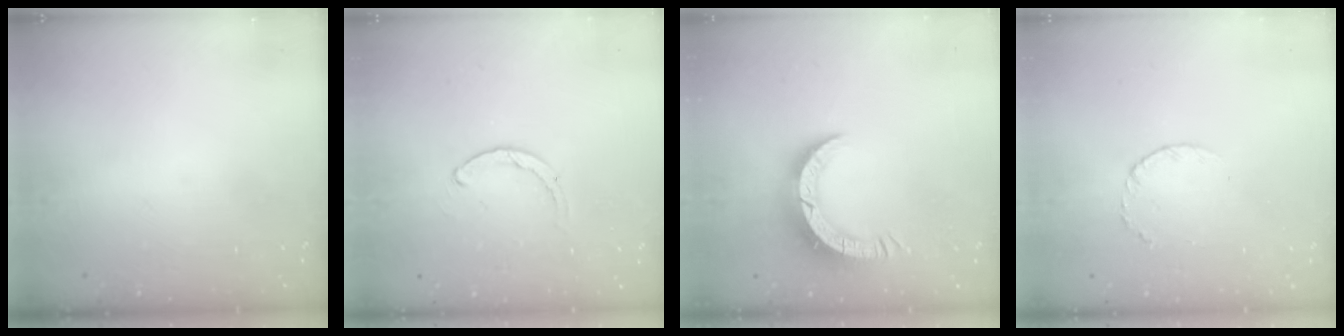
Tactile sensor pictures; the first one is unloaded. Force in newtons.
{"total": 1.1, "press": 1.0, "slide": 0.3}
{"total": 7.8, "press": 7.8, "slide": 0.8}
{"total": 3.5, "press": 3.5, "slide": 0.4}